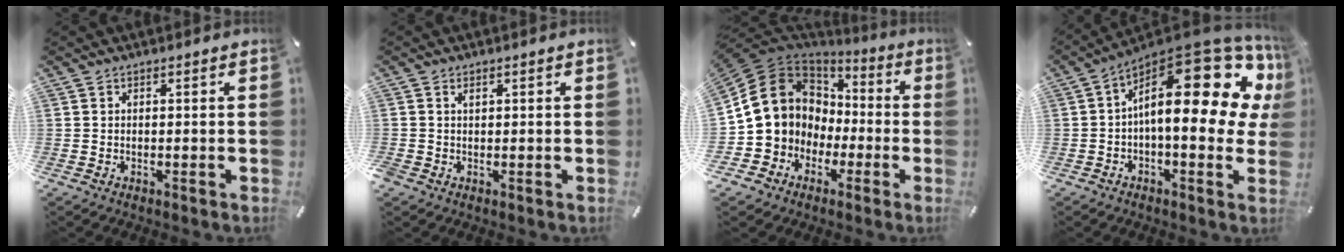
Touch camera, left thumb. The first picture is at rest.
{"total": 1.2, "force": [0.2, 1.1, 0.4], "torque": [-0.010, 0.005, 0.001]}
{"total": 11.1, "force": [1.2, 10.9, 1.9], "torque": [-0.058, -0.020, 0.033]}
{"total": 23.9, "force": [6.5, 9.8, 20.8], "torque": [-0.321, -0.065, 0.108]}